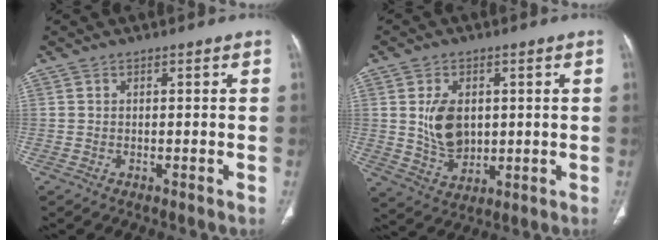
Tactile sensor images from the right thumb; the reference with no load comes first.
{"total": 8.7, "force": [1.3, 6.0, 6.1], "torque": [-0.089, -0.013, 0.036]}